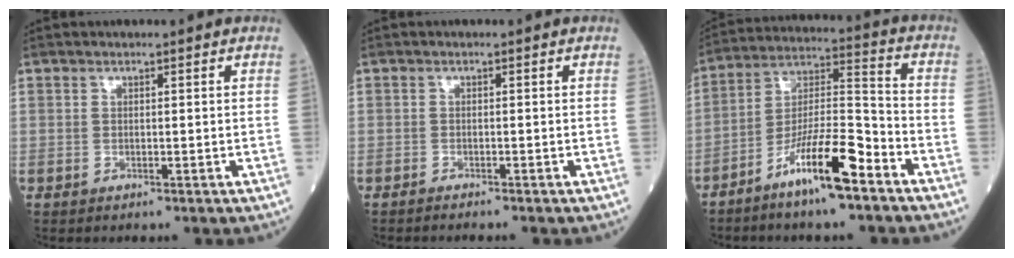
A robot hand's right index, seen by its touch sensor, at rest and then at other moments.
{"total": 1.6, "force": [-1.5, -0.1, 0.7], "torque": [-0.014, 0.000, -0.019]}
{"total": 12.5, "force": [-7.7, 1.5, 9.8], "torque": [-0.181, -0.005, -0.142]}